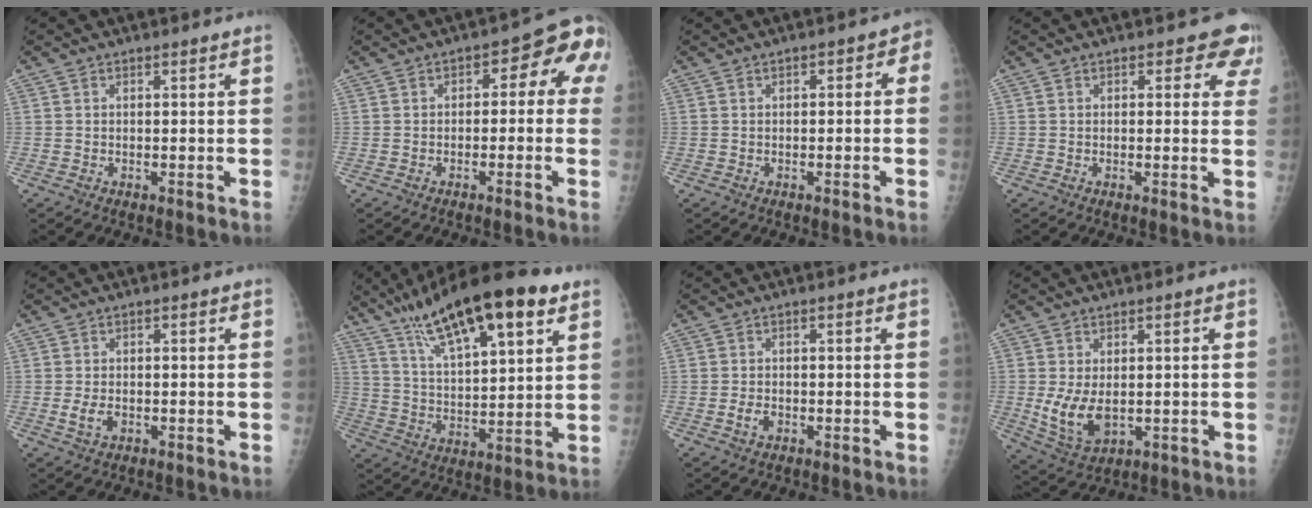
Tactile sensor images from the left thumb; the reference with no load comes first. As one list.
[{"total": 8.2, "force": [0.2, 4.9, 6.6], "torque": [-0.037, 0.036, -0.012]}, {"total": 2.9, "force": [-0.3, 1.8, 2.3], "torque": [-0.007, 0.016, -0.013]}, {"total": 4.6, "force": [3.0, 2.6, 2.2], "torque": [0.016, -0.010, 0.019]}, {"total": 2.7, "force": [-0.9, 1.6, 2.0], "torque": [-0.041, 0.002, -0.015]}, {"total": 22.1, "force": [12.1, 6.4, 17.3], "torque": [-0.268, -0.018, 0.206]}, {"total": 2.0, "force": [-1.0, 1.3, 1.2], "torque": [-0.023, 0.007, -0.017]}, {"total": 7.9, "force": [-0.6, 4.8, 6.2], "torque": [-0.112, -0.012, 0.003]}]